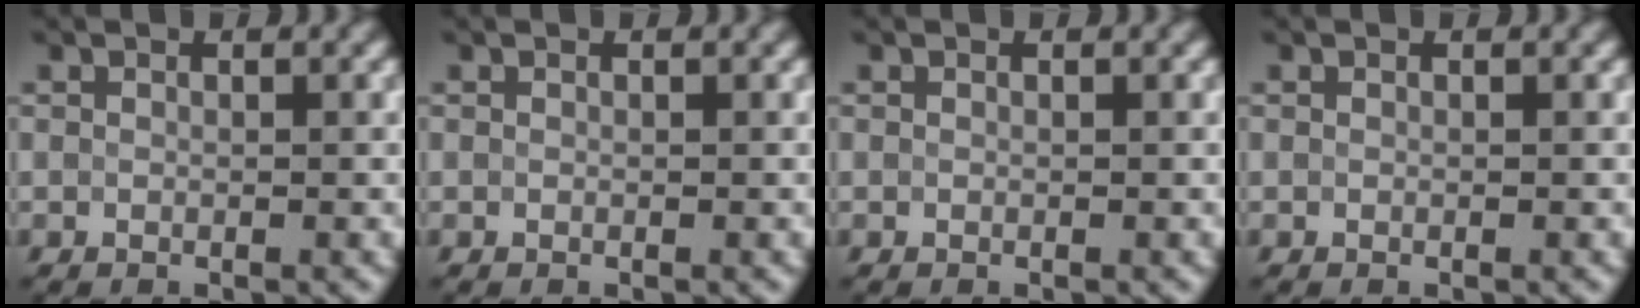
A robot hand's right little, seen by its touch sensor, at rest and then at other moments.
{"total": 0.0}
{"total": 0.0}
{"total": 0.0}